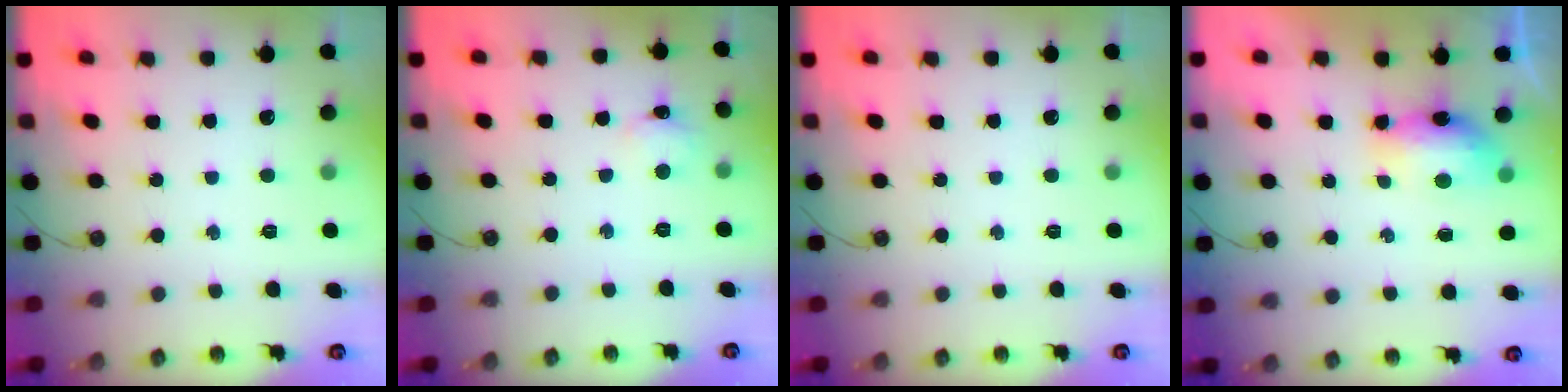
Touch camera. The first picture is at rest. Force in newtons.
{"total": 4.0, "press": 4.0, "slide": 0.5}
{"total": 0.0}
{"total": 10.0, "press": 8.3, "slide": 5.6}